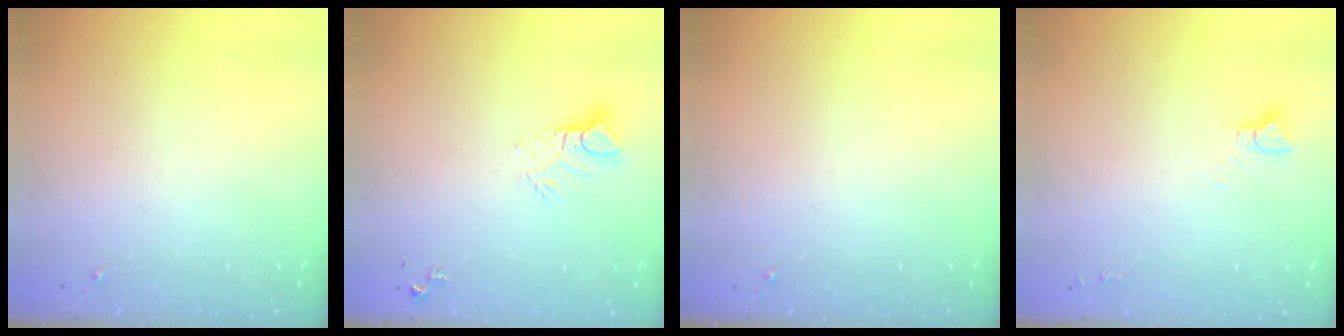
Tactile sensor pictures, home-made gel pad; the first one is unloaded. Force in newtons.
{"total": 6.0, "press": 6.0, "slide": 0.2}
{"total": 0.0}
{"total": 3.0, "press": 3.0, "slide": 0.2}